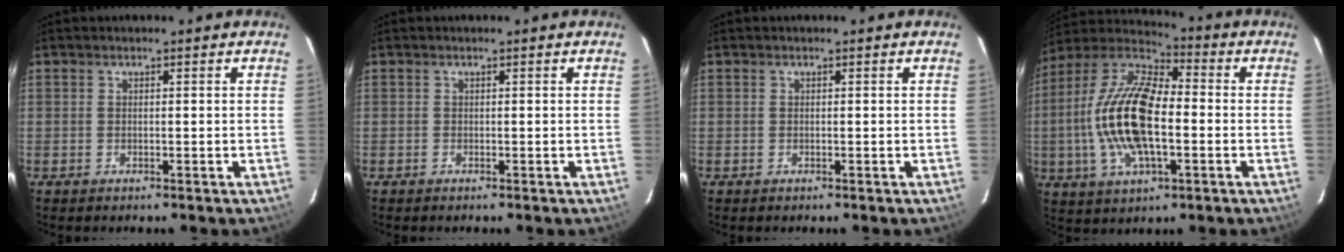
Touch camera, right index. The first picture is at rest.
{"total": 0.0}
{"total": 0.0}
{"total": 19.1, "force": [-2.1, 8.4, 17.1], "torque": [-0.349, 0.005, -0.049]}